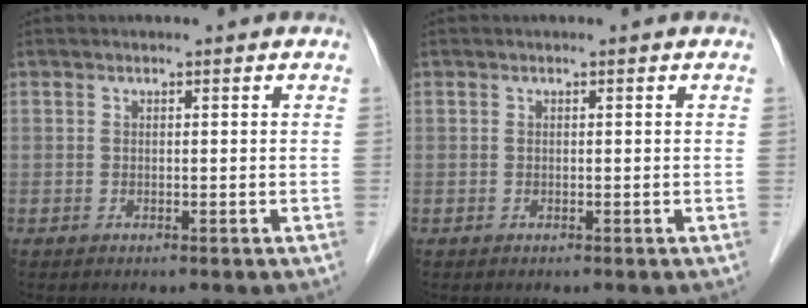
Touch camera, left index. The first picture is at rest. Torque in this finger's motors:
{"motor_torque": [0.01, 0.01, 0.00, 0.00]}